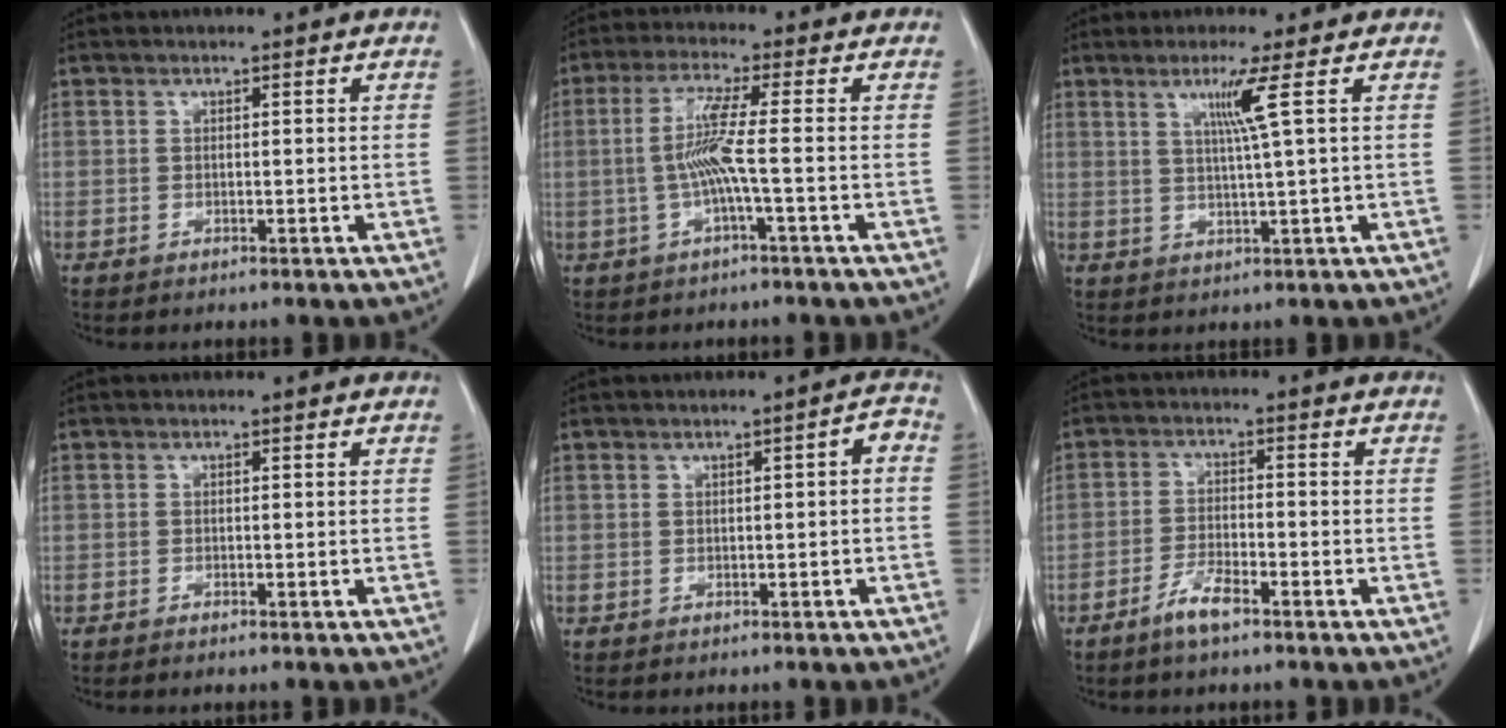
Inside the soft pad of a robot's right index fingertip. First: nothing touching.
{"total": 5.9, "force": [-0.7, -0.5, 5.8], "torque": [-0.123, 0.010, -0.013]}
{"total": 4.5, "force": [1.7, -1.6, 3.8], "torque": [-0.077, -0.008, 0.036]}
{"total": 0.7, "force": [-0.6, 0.0, 0.4], "torque": [-0.008, 0.000, -0.009]}
{"total": 1.9, "force": [-0.2, 0.4, 1.9], "torque": [-0.019, 0.006, -0.005]}
{"total": 4.2, "force": [-3.0, 0.6, 2.9], "torque": [-0.061, -0.003, -0.059]}